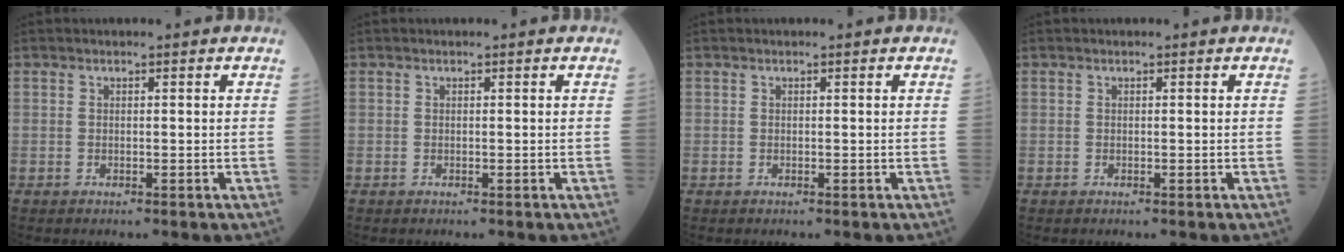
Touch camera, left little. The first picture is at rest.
{"total": 0.0}
{"total": 0.0}
{"total": 0.0}